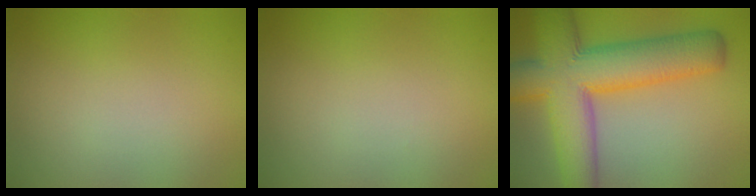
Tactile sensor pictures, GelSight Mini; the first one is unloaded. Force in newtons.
{"total": 0.0}
{"total": 11.2, "press": 11.2, "slide": 0.4}